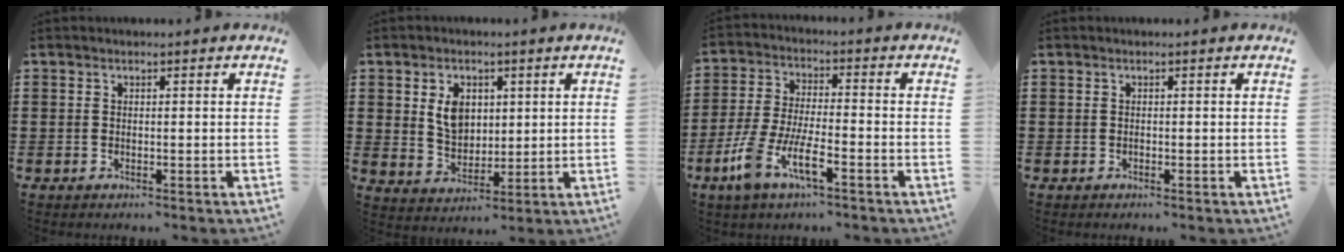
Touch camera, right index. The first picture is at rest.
{"total": 5.7, "force": [1.7, 4.1, 3.6], "torque": [-0.077, 0.012, 0.026]}
{"total": 8.1, "force": [-4.4, 2.1, 6.5], "torque": [-0.160, -0.014, -0.087]}
{"total": 0.0}